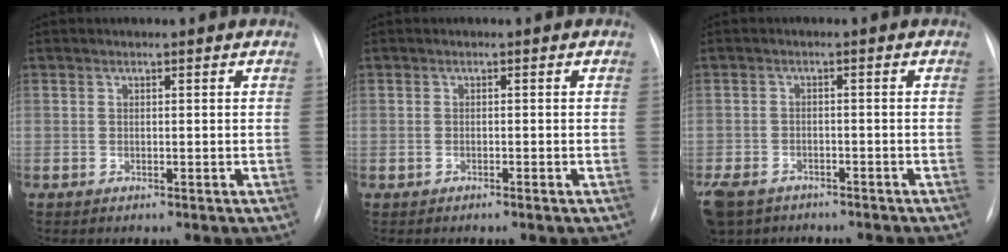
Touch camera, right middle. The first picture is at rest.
{"total": 0.6, "force": [-0.4, 0.2, 0.5], "torque": [-0.011, -0.001, -0.006]}
{"total": 11.0, "force": [-8.0, 6.2, 4.2], "torque": [-0.117, -0.019, -0.117]}